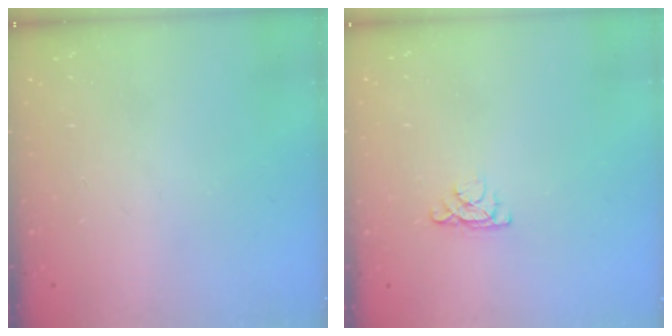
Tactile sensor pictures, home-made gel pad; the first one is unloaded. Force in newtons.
{"total": 4.0, "press": 4.0, "slide": 0.5}